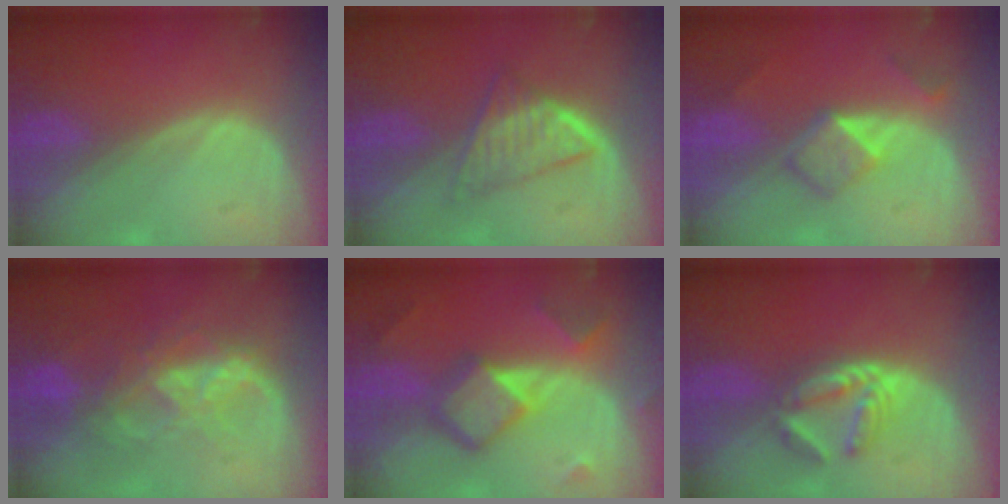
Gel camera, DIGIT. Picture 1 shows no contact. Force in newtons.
{"total": 5.5, "press": 5.4, "slide": 1.4}
{"total": 5.2, "press": 4.6, "slide": 2.6}
{"total": 8.3, "press": 7.4, "slide": 3.8}
{"total": 7.6, "press": 7.6, "slide": 0.6}
{"total": 5.9, "press": 5.2, "slide": 2.9}